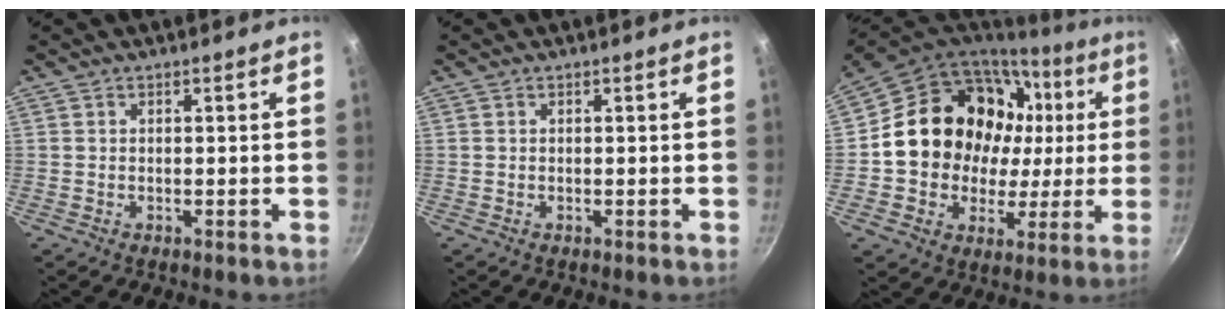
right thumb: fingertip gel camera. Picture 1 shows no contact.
{"total": 0.0}
{"total": 22.3, "force": [3.8, 18.4, 11.9], "torque": [-0.183, 0.033, 0.073]}